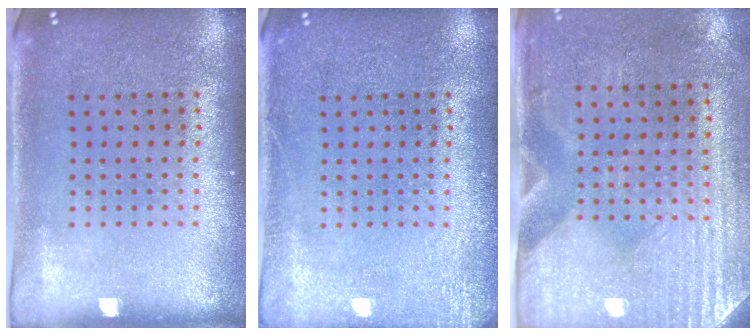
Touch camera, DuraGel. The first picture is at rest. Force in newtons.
{"total": 1.9, "press": 1.9, "slide": 0.3}
{"total": 3.0, "press": 2.6, "slide": 1.5}